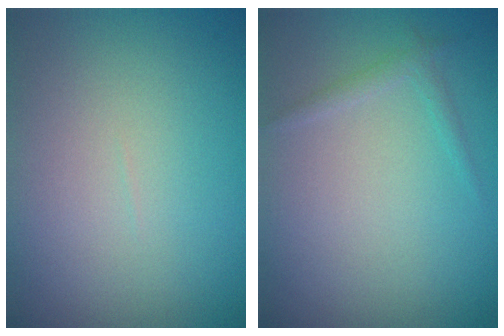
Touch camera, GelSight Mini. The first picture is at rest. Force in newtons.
{"total": 0.9, "press": 0.9, "slide": 0.1}